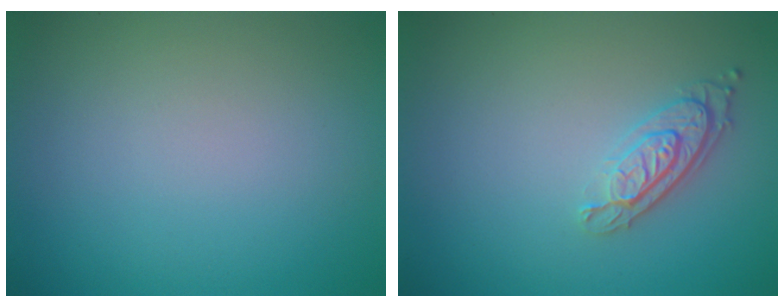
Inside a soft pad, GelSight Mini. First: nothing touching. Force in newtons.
{"total": 3.0, "press": 2.3, "slide": 1.9}